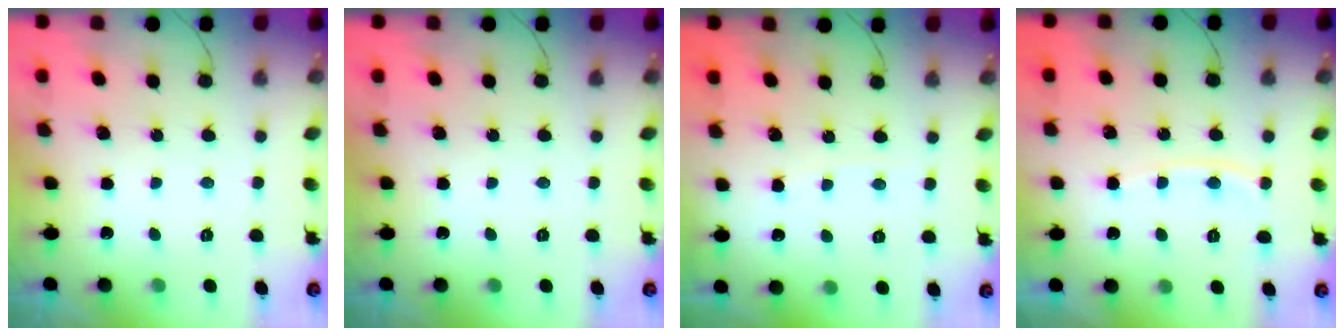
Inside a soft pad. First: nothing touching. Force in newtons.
{"total": 0.0}
{"total": 1.8, "press": 1.7, "slide": 0.2}
{"total": 6.2, "press": 6.1, "slide": 1.0}